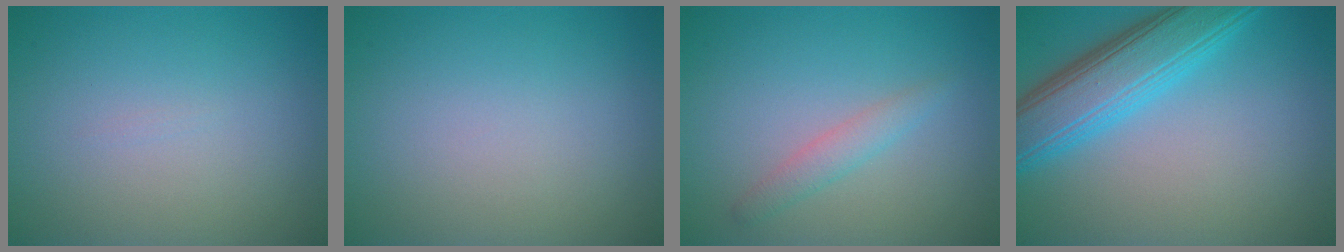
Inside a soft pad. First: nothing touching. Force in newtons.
{"total": 0.0}
{"total": 1.6, "press": 1.6, "slide": 0.0}
{"total": 7.0, "press": 7.0, "slide": 0.2}